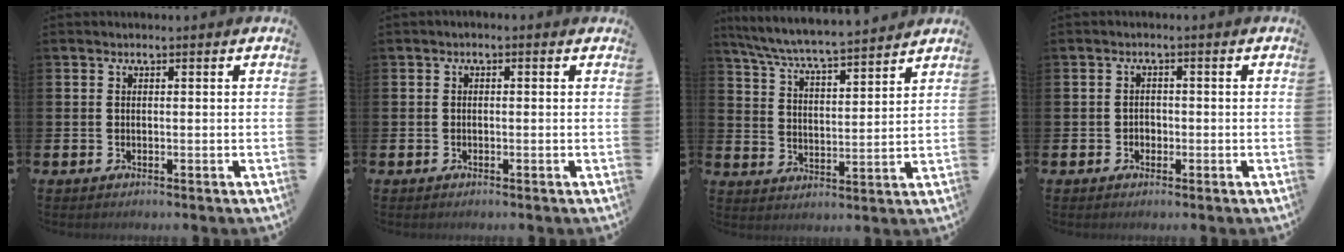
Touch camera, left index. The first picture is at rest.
{"total": 0.6, "force": [-0.5, 0.2, 0.2], "torque": [-0.013, 0.002, -0.009]}
{"total": 6.8, "force": [6.5, -0.1, 1.7], "torque": [-0.063, -0.049, 0.113]}
{"total": 1.4, "force": [-0.6, 1.2, 0.4], "torque": [-0.008, 0.005, -0.014]}